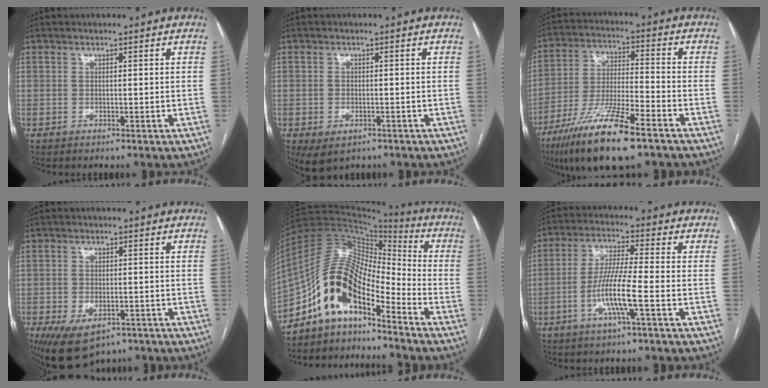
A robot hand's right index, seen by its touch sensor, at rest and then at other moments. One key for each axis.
{"total": 4.5, "fx": -2.5, "fy": 2.8, "fz": 2.5, "tx": -0.046, "ty": -0.007, "tz": -0.027}
{"total": 15.9, "fx": -10.1, "fy": 2.1, "fz": 12.1, "tx": -0.246, "ty": -0.035, "tz": -0.182}
{"total": 8.3, "fx": -5.1, "fy": 4.4, "fz": 4.8, "tx": -0.081, "ty": -0.004, "tz": -0.073}
{"total": 13.8, "fx": -9.6, "fy": 4.5, "fz": 8.8, "tx": -0.164, "ty": 0.046, "tz": -0.171}
{"total": 8.6, "fx": -2.9, "fy": -0.1, "fz": 8.1, "tx": -0.161, "ty": -0.004, "tz": -0.059}